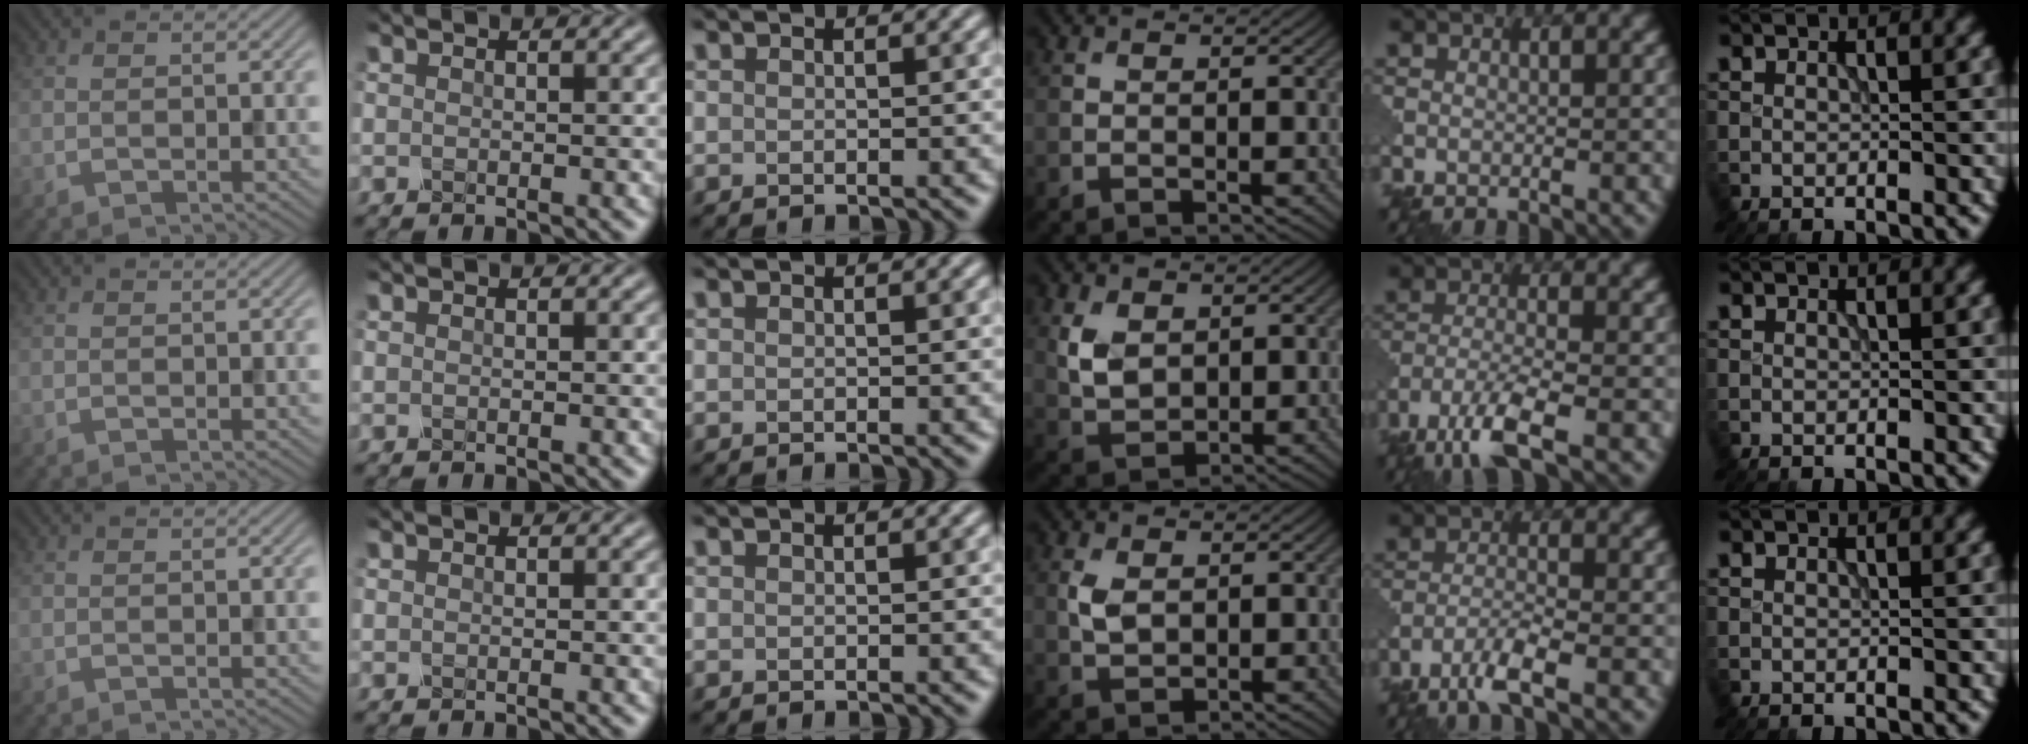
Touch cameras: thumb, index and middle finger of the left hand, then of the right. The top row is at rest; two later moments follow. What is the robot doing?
{"motion": "squeeze", "object": "clothespin"}